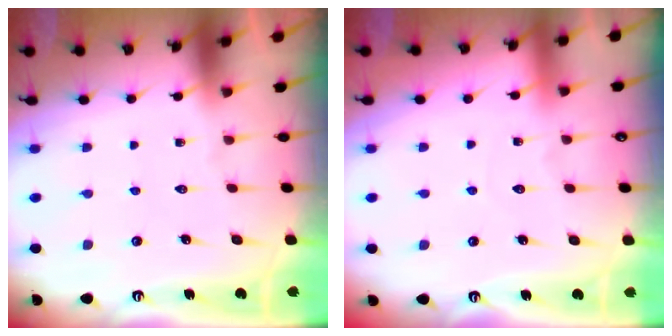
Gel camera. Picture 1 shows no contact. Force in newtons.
{"total": 2.8, "press": 2.8, "slide": 0.4}